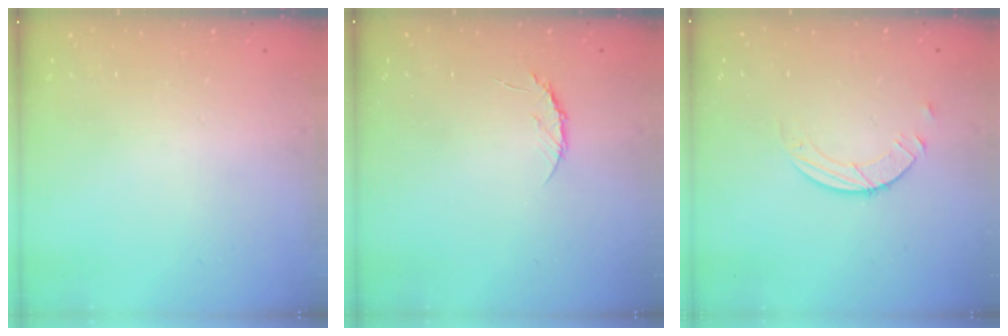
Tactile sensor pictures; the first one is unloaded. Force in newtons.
{"total": 4.7, "press": 4.6, "slide": 0.4}
{"total": 3.7, "press": 3.7, "slide": 0.4}